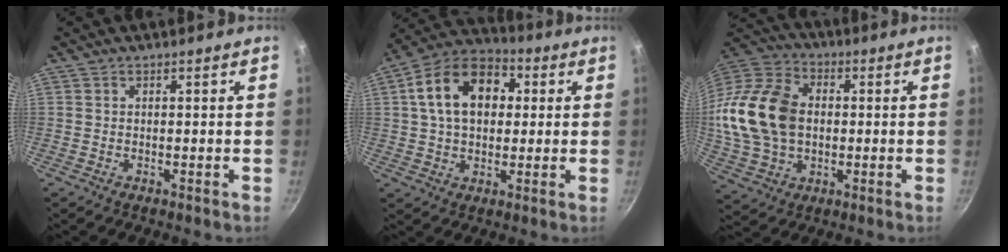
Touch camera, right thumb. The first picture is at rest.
{"total": 15.8, "force": [3.1, 10.9, 11.1], "torque": [-0.156, 0.025, 0.035]}
{"total": 20.2, "force": [0.7, 14.6, 13.9], "torque": [-0.258, 0.024, 0.015]}